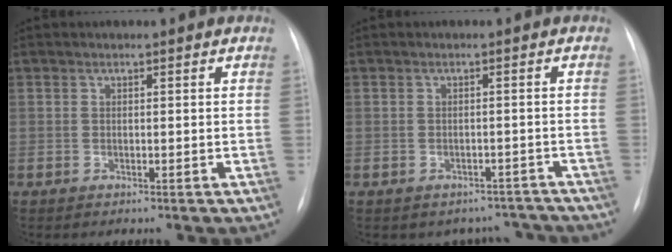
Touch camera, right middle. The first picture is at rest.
{"total": 6.1, "force": [-5.3, 2.9, -0.4], "torque": [0.023, 0.029, -0.056]}